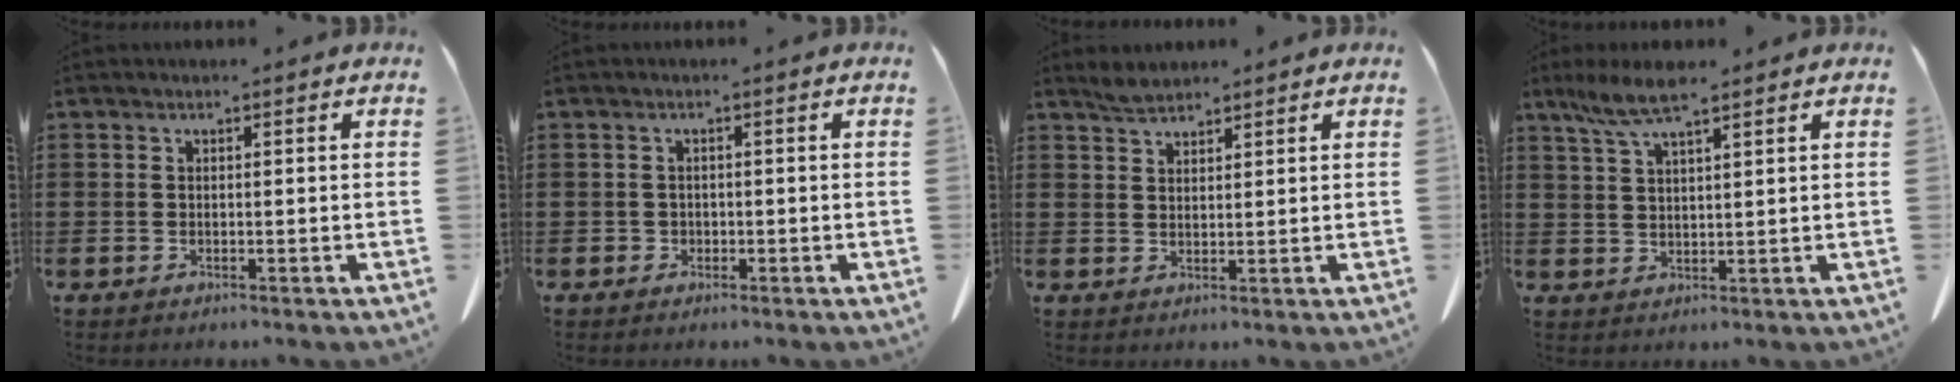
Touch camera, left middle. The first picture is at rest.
{"total": 0.6, "force": [0.0, 0.6, 0.1], "torque": [-0.004, 0.005, -0.002]}
{"total": 2.3, "force": [2.2, 0.3, 0.7], "torque": [-0.018, 0.002, 0.042]}
{"total": 5.8, "force": [4.1, 0.6, 4.0], "torque": [-0.088, -0.001, 0.074]}